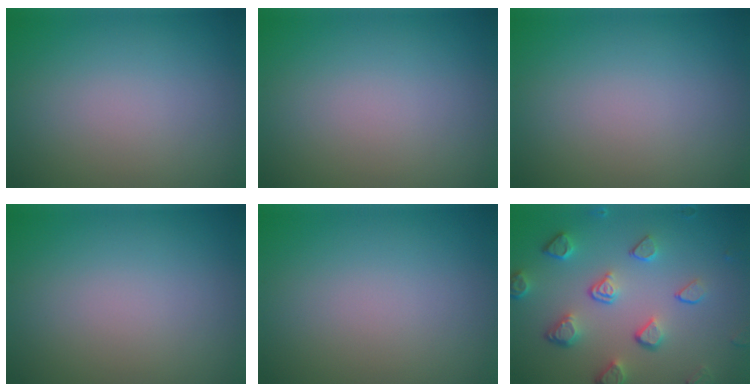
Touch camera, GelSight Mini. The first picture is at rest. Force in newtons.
{"total": 0.0}
{"total": 0.0}
{"total": 0.0}
{"total": 0.0}
{"total": 4.9, "press": 3.7, "slide": 3.2}